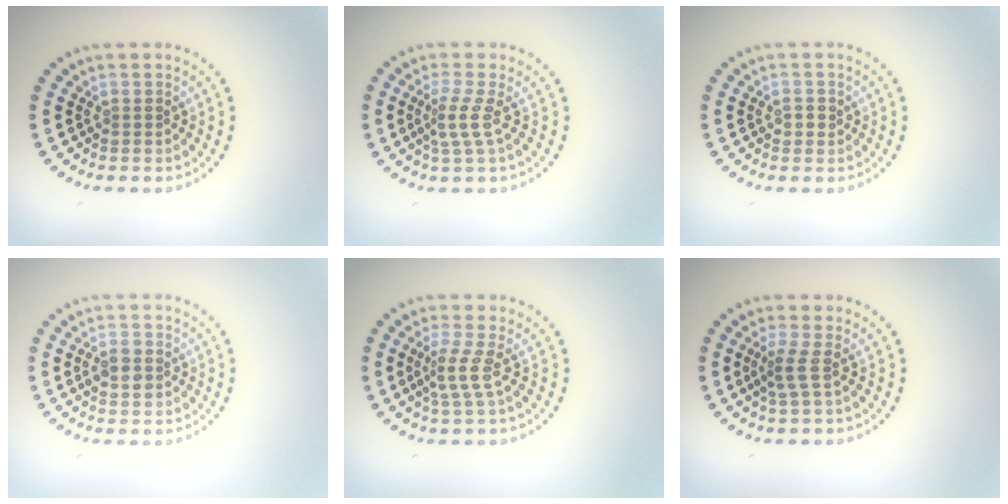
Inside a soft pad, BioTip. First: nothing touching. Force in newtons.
{"total": 2.3, "press": 1.5, "slide": 1.8}
{"total": 1.1, "press": 1.0, "slide": 0.2}
{"total": 2.7, "press": 2.7, "slide": 0.1}
{"total": 2.3, "press": 1.5, "slide": 1.7}
{"total": 2.0, "press": 1.4, "slide": 1.4}